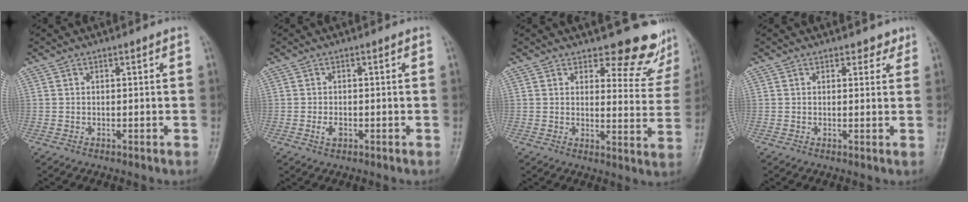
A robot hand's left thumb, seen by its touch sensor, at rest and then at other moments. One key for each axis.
{"total": 1.8, "fx": -0.6, "fy": 1.1, "fz": 1.3, "tx": -0.025, "ty": -0.001, "tz": -0.011}
{"total": 11.2, "fx": 10.1, "fy": 4.1, "fz": 2.8, "tx": 0.009, "ty": -0.086, "tz": 0.103}
{"total": 2.2, "fx": 1.6, "fy": 1.3, "fz": 0.7, "tx": 0.012, "ty": -0.007, "tz": 0.015}